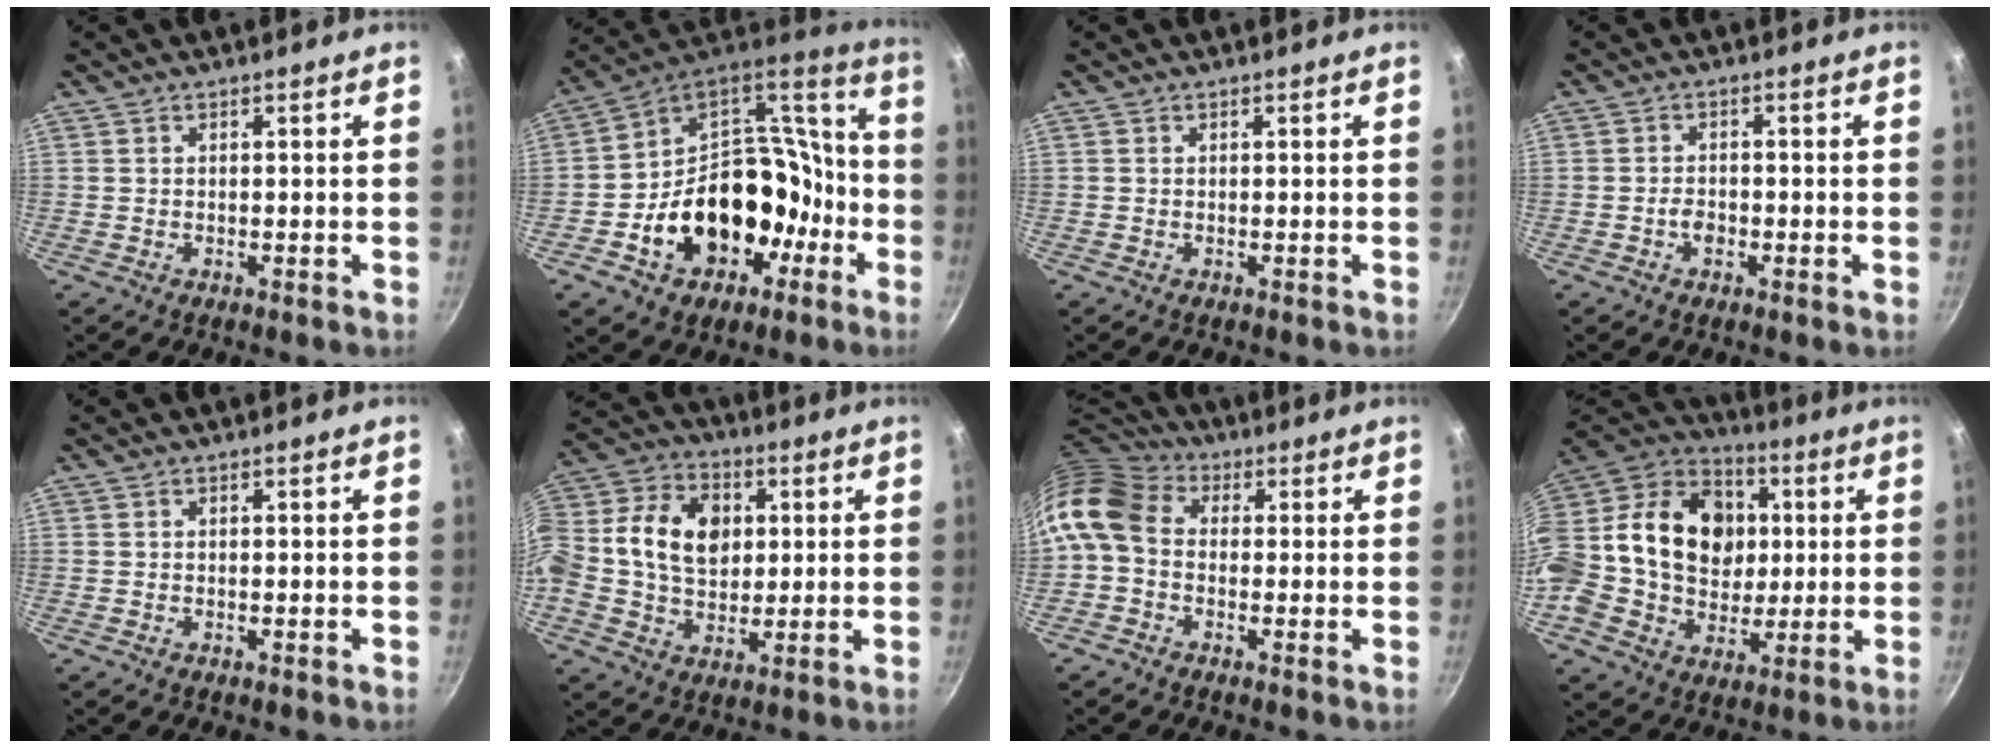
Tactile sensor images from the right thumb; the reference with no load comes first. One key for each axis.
{"total": 25.0, "fx": -7.9, "fy": 18.7, "fz": 14.5, "tx": -0.210, "ty": 0.083, "tz": -0.109}
{"total": 0.0}
{"total": 2.1, "fx": -0.9, "fy": 1.2, "fz": 1.5, "tx": -0.022, "ty": 0.010, "tz": -0.019}
{"total": 0.0}
{"total": 18.0, "fx": 2.4, "fy": 13.4, "fz": 11.8, "tx": -0.197, "ty": 0.022, "tz": 0.027}
{"total": 11.2, "fx": 0.0, "fy": 8.7, "fz": 7.2, "tx": -0.139, "ty": 0.030, "tz": -0.020}
{"total": 26.4, "fx": 2.8, "fy": 20.9, "fz": 16.0, "tx": -0.285, "ty": 0.035, "tz": 0.045}